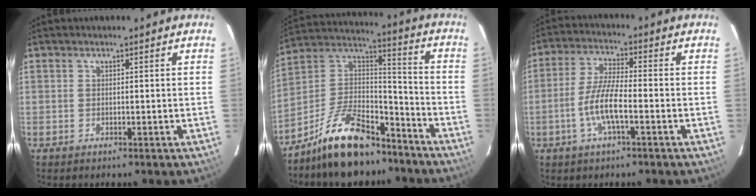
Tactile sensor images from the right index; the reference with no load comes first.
{"total": 18.0, "force": [-13.0, 7.4, 10.1], "torque": [-0.203, 0.032, -0.222]}
{"total": 7.8, "force": [-2.8, 1.5, 7.1], "torque": [-0.149, -0.001, -0.056]}